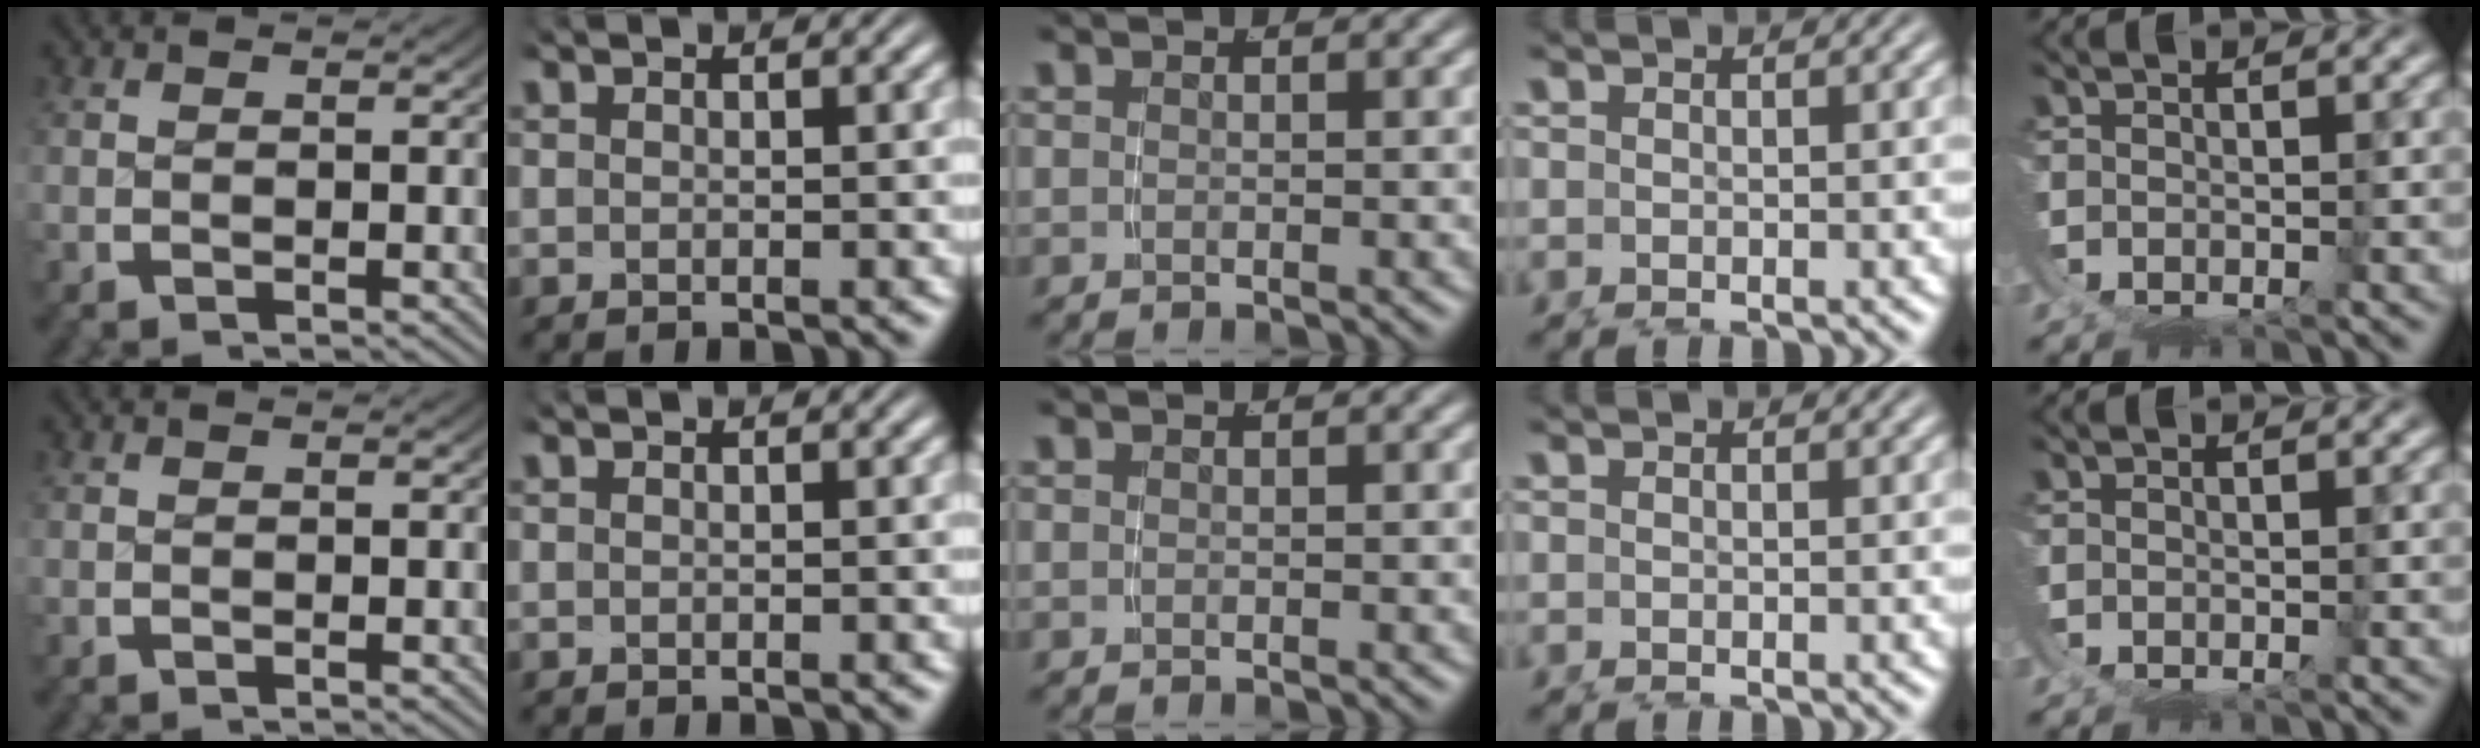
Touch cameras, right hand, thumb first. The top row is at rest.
{}